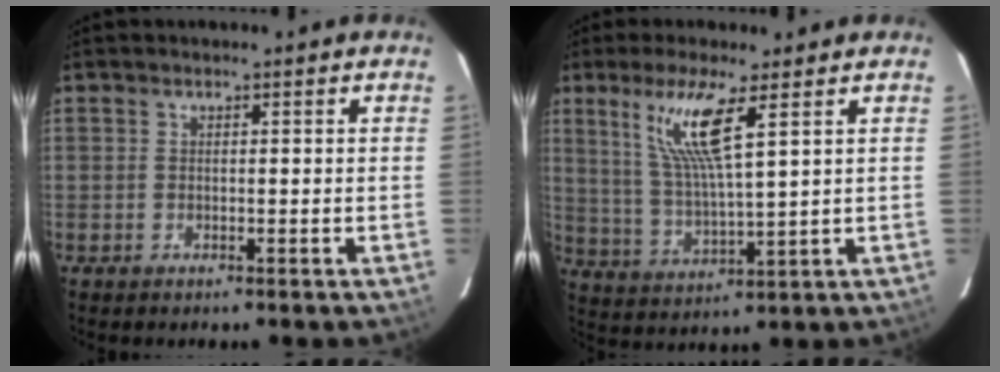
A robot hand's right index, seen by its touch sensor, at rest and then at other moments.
{"total": 10.3, "force": [5.2, 0.7, 8.9], "torque": [-0.177, -0.008, 0.108]}